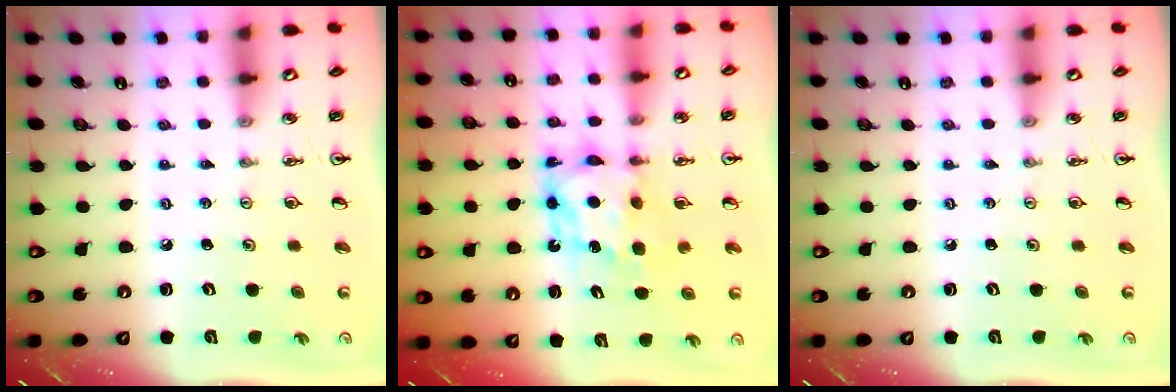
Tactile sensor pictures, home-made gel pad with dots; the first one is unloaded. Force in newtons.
{"total": 7.4, "press": 7.4, "slide": 0.6}
{"total": 0.0}